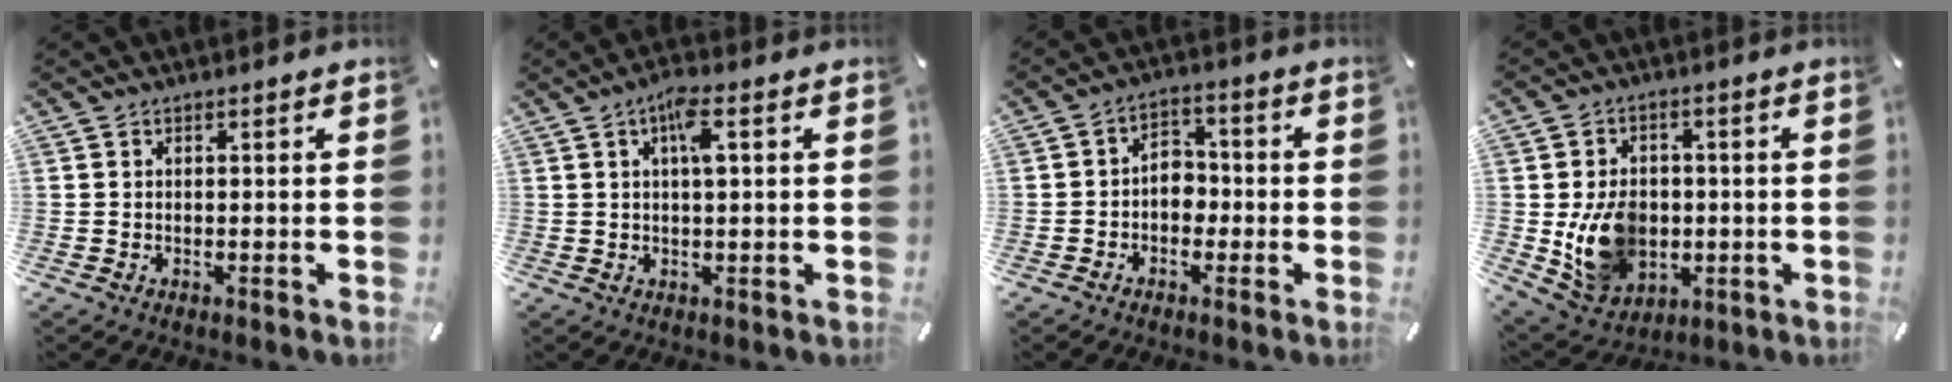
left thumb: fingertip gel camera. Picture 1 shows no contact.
{"total": 5.6, "force": [1.6, 1.6, 5.2], "torque": [-0.097, 0.004, 0.023]}
{"total": 5.5, "force": [-1.7, 4.3, 3.0], "torque": [-0.046, 0.018, -0.033]}
{"total": 12.3, "force": [-1.3, 9.9, 7.1], "torque": [-0.134, 0.005, -0.018]}